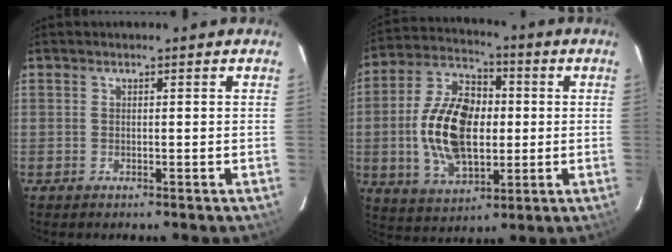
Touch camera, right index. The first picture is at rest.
{"total": 17.3, "force": [-0.9, 10.6, 13.6], "torque": [-0.268, 0.019, -0.009]}